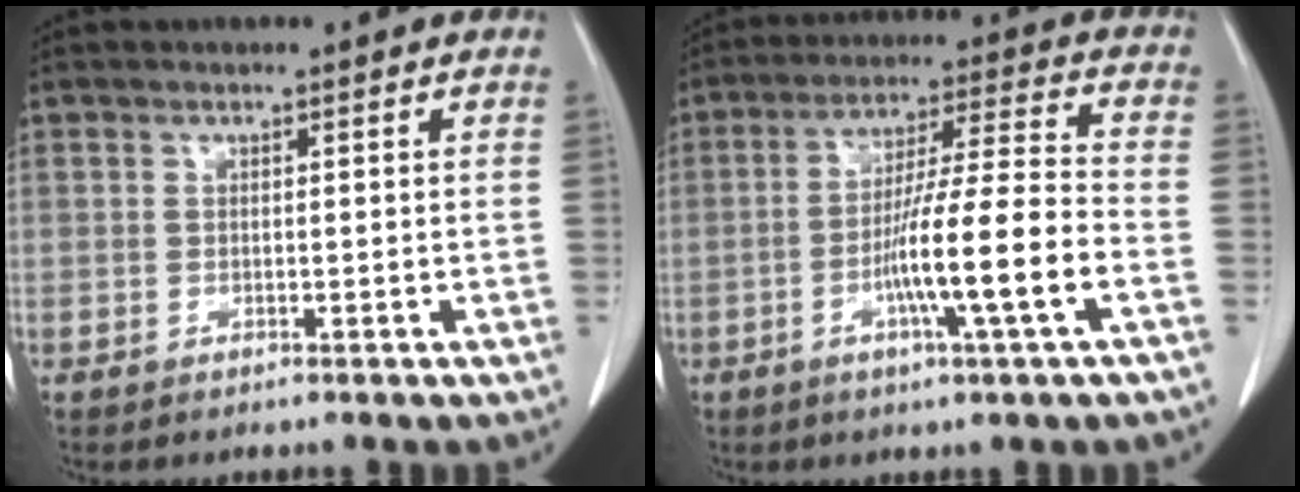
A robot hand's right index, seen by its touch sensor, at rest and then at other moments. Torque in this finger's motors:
{"motor_torque": [1.79, -0.35, 1.02, 0.21]}